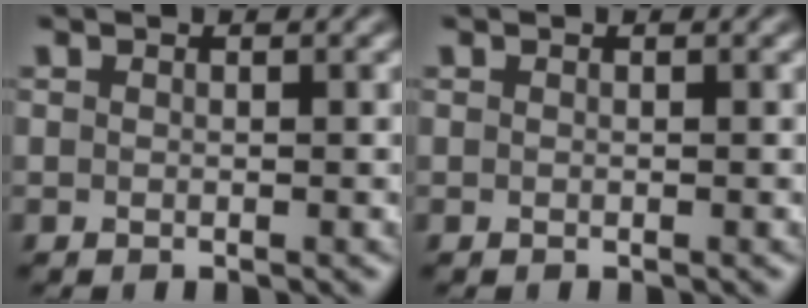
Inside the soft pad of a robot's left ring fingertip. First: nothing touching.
{"total": 0.0}